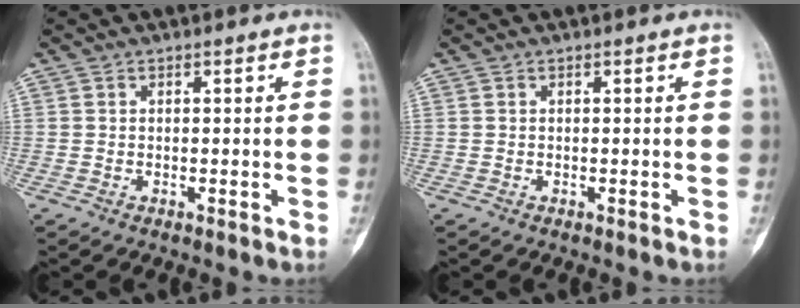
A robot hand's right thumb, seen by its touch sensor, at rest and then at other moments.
{"total": 0.0}